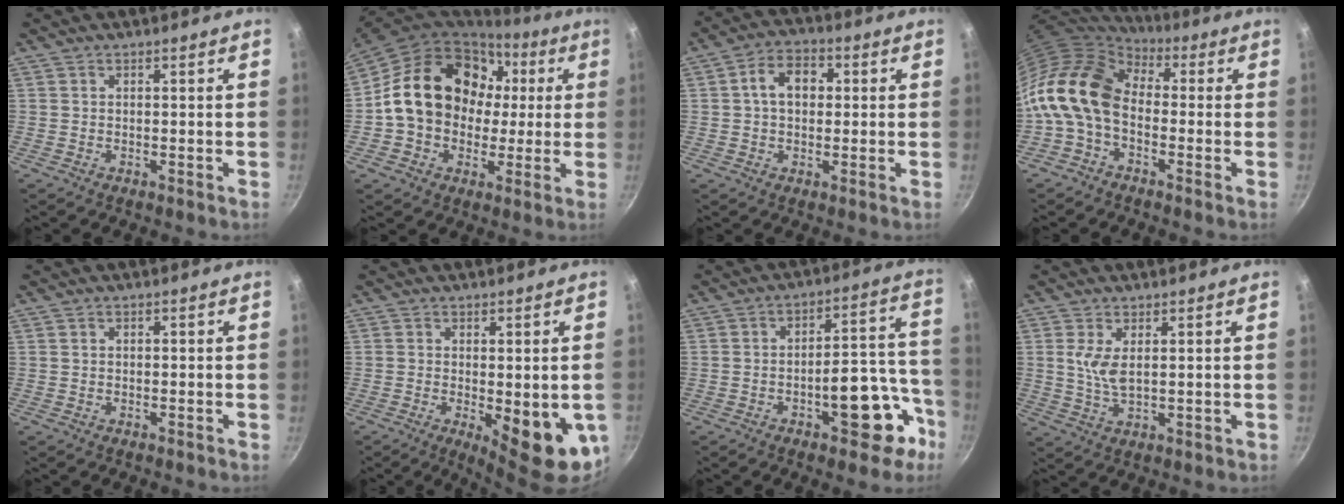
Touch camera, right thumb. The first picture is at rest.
{"total": 21.1, "force": [2.5, 17.0, 12.2], "torque": [-0.182, 0.042, 0.042]}
{"total": 7.5, "force": [1.1, 5.3, 5.1], "torque": [-0.062, 0.017, 0.007]}
{"total": 15.7, "force": [-1.2, 10.6, 11.5], "torque": [-0.205, 0.033, -0.045]}
{"total": 0.5, "force": [0.2, 0.4, 0.3], "torque": [-0.005, 0.003, 0.003]}
{"total": 12.7, "force": [-2.8, 4.8, 11.4], "torque": [-0.128, -0.013, -0.024]}
{"total": 14.6, "force": [-6.4, 6.7, 11.2], "torque": [-0.097, 0.070, -0.082]}
{"total": 5.1, "force": [1.4, 2.3, 4.3], "torque": [-0.086, -0.009, 0.032]}